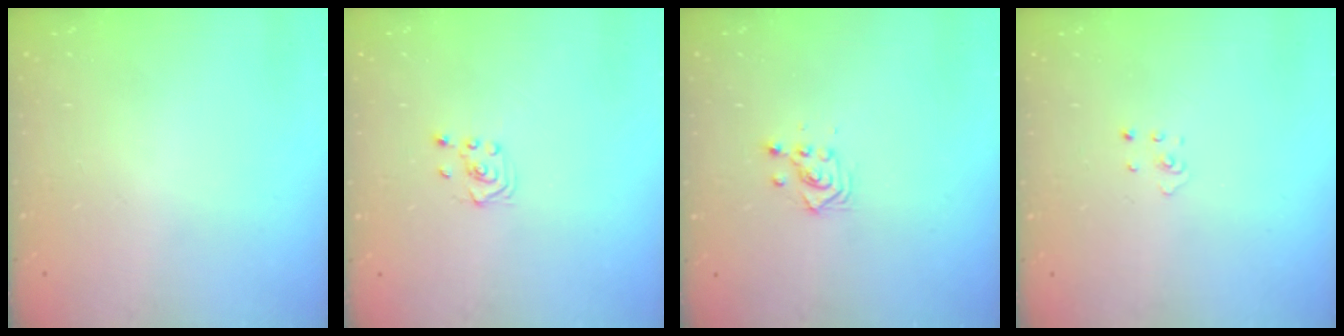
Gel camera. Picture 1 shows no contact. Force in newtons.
{"total": 1.9, "press": 1.7, "slide": 0.8}
{"total": 2.9, "press": 2.9, "slide": 0.1}
{"total": 1.9, "press": 1.9, "slide": 0.1}